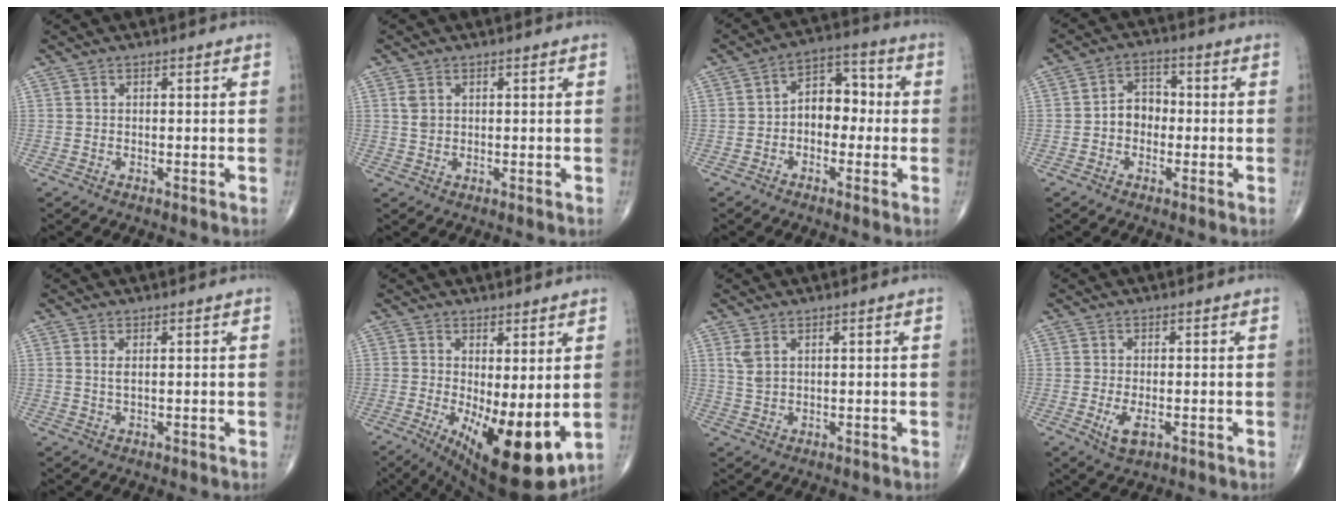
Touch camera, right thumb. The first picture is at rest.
{"total": 1.9, "force": [0.7, 1.3, 1.2], "torque": [-0.023, -0.001, 0.017]}
{"total": 8.2, "force": [-0.6, 5.7, 5.9], "torque": [-0.058, 0.035, -0.024]}
{"total": 5.5, "force": [-0.8, 4.3, 3.3], "torque": [-0.032, 0.024, -0.024]}
{"total": 1.5, "force": [0.5, 0.5, 1.3], "torque": [-0.030, -0.004, 0.013]}
{"total": 14.1, "force": [-1.9, 5.1, 13.0], "torque": [-0.196, -0.032, -0.010]}
{"total": 2.7, "force": [1.4, 1.3, 2.0], "torque": [-0.044, 0.000, 0.036]}
{"total": 3.8, "force": [-1.0, 1.8, 3.2], "torque": [-0.060, -0.008, -0.014]}